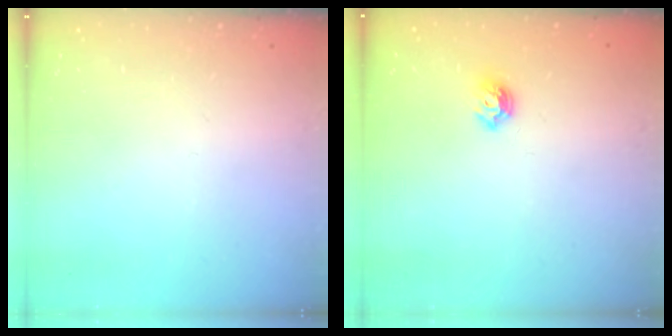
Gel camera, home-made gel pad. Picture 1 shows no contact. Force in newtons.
{"total": 6.6, "press": 6.6, "slide": 1.0}